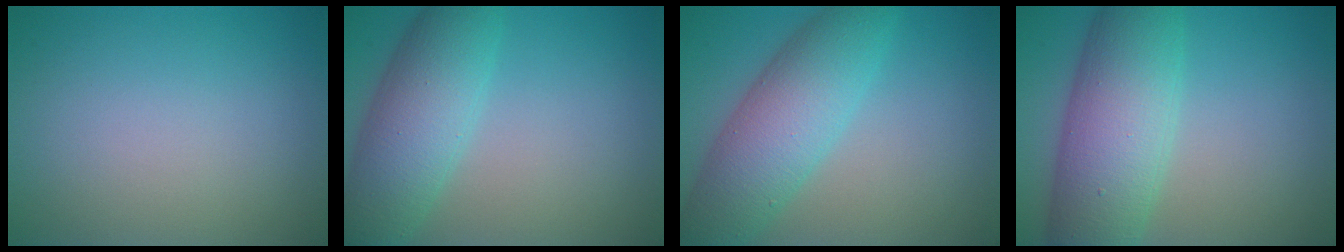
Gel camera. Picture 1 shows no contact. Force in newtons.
{"total": 6.9, "press": 6.9, "slide": 0.3}
{"total": 7.4, "press": 7.4, "slide": 0.2}
{"total": 8.9, "press": 8.9, "slide": 0.3}